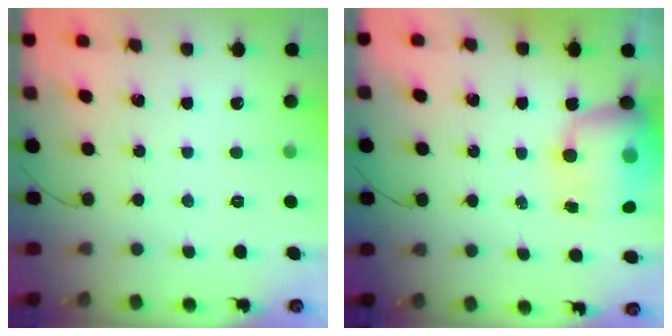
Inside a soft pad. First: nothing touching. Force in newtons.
{"total": 13.8, "press": 13.4, "slide": 3.4}